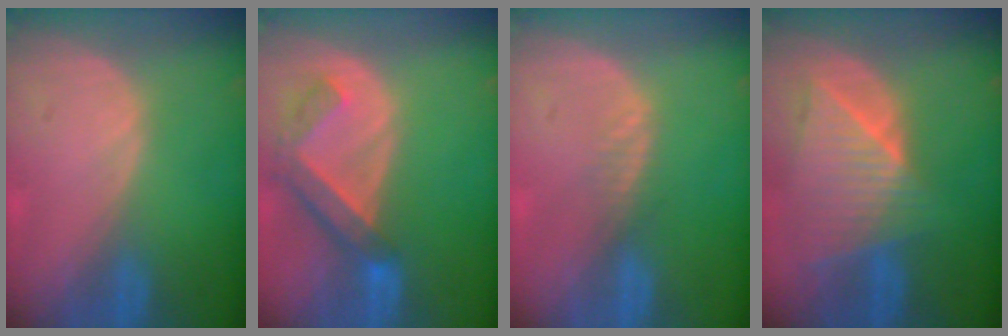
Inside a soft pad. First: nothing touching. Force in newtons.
{"total": 6.6, "press": 5.9, "slide": 3.0}
{"total": 1.4, "press": 1.3, "slide": 0.2}
{"total": 9.2, "press": 8.2, "slide": 4.2}